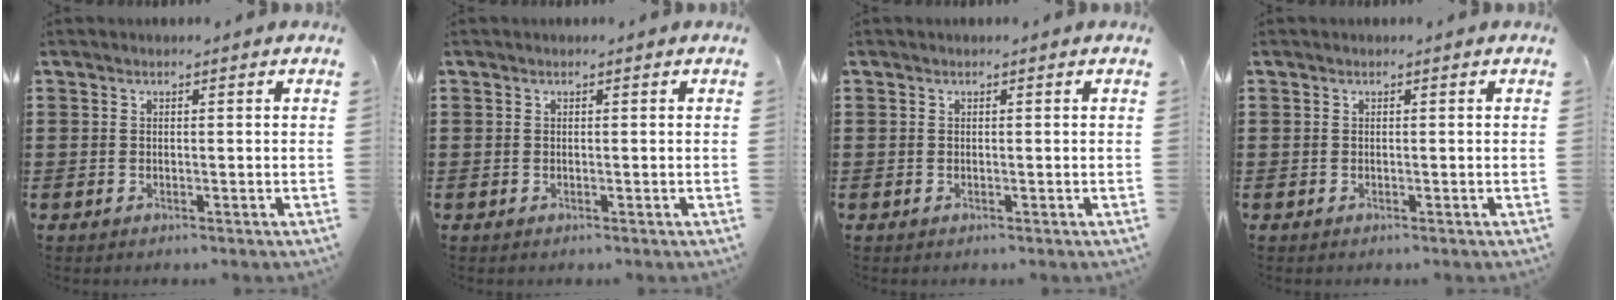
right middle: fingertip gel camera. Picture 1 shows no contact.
{"total": 0.0}
{"total": 0.0}
{"total": 0.0}